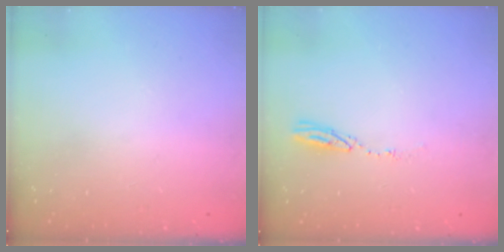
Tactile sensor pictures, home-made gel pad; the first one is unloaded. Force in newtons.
{"total": 3.8, "press": 3.7, "slide": 0.2}